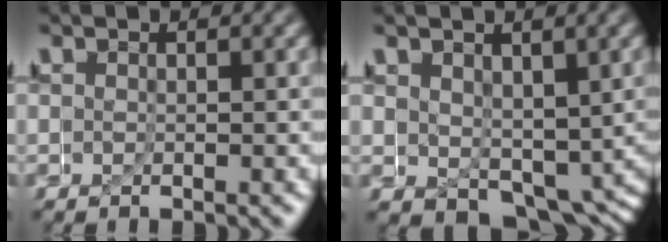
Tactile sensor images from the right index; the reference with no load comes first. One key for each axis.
{"total": 3.5, "fx": -1.8, "fy": 2.4, "fz": 1.8, "tx": -0.038, "ty": -0.026, "tz": -0.018}